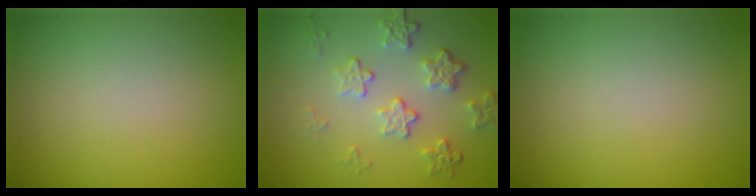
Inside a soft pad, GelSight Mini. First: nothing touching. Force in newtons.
{"total": 4.0, "press": 3.1, "slide": 2.6}
{"total": 0.0}